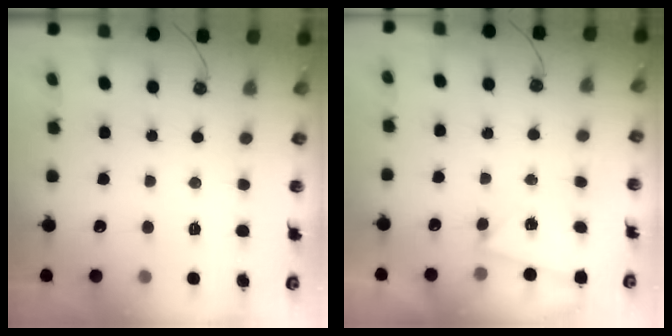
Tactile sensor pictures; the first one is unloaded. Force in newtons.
{"total": 2.6, "press": 1.6, "slide": 2.0}